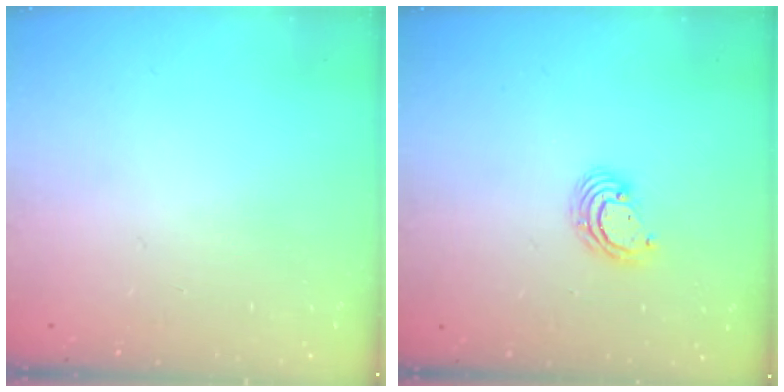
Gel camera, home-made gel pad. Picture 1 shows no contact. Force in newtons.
{"total": 4.2, "press": 4.2, "slide": 0.2}